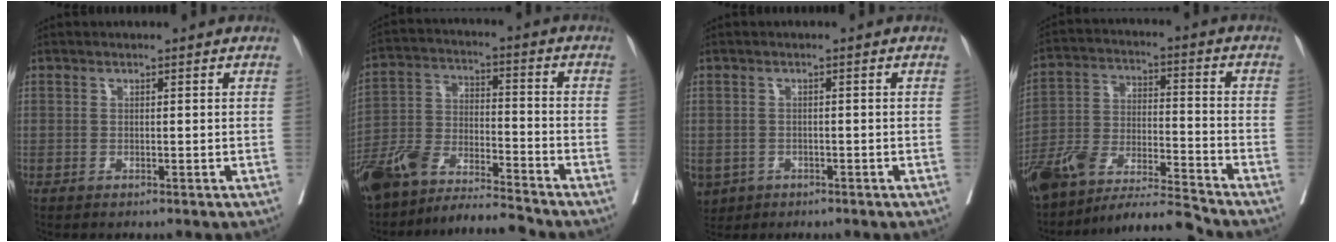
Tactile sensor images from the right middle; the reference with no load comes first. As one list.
[{"total": 12.1, "force": [-11.2, 0.9, 4.4], "torque": [-0.090, 0.012, -0.214]}, {"total": 5.7, "force": [-2.9, 4.5, 1.7], "torque": [-0.040, -0.001, -0.042]}, {"total": 13.8, "force": [-12.6, -0.3, 5.7], "torque": [-0.111, 0.014, -0.231]}]